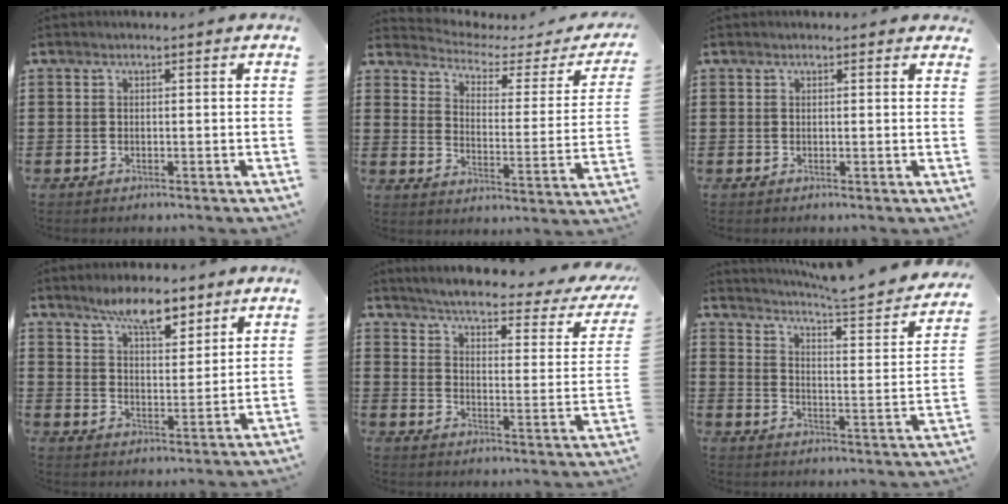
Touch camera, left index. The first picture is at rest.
{"total": 3.0, "force": [2.6, 1.1, 1.1], "torque": [-0.044, -0.022, 0.035]}
{"total": 0.6, "force": [0.5, 0.3, 0.2], "torque": [-0.006, 0.002, 0.009]}
{"total": 7.3, "force": [5.8, 2.5, 3.7], "torque": [-0.073, -0.013, 0.101]}
{"total": 3.7, "force": [3.0, -0.3, 2.1], "torque": [-0.059, -0.027, 0.042]}
{"total": 4.5, "force": [4.0, -0.5, 2.0], "torque": [-0.055, -0.041, 0.056]}